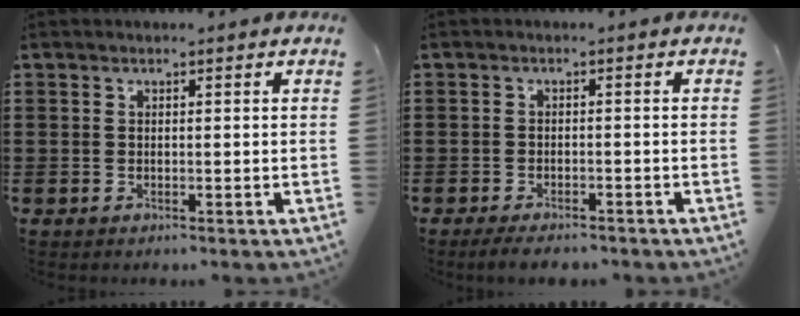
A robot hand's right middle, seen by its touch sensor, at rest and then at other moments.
{"total": 2.3, "force": [-2.2, 0.3, 0.6], "torque": [-0.013, 0.000, -0.043]}